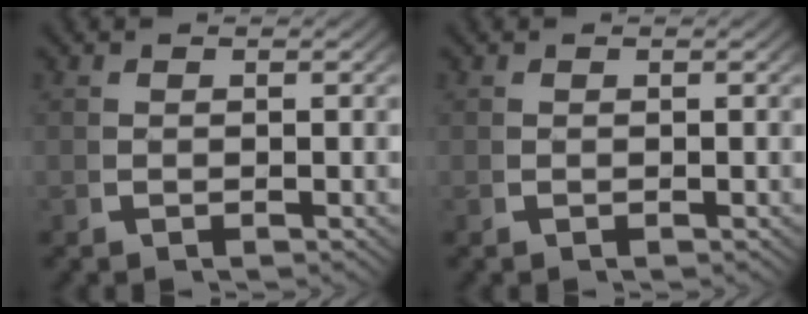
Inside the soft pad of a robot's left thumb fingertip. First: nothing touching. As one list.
[{"total": 0.0}]